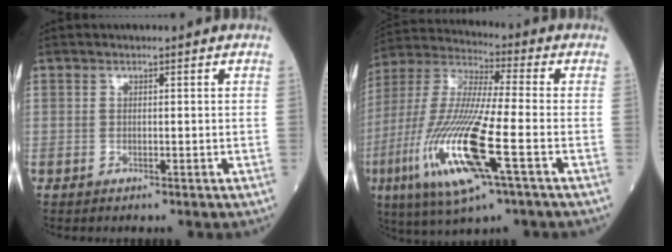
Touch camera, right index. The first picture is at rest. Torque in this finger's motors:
{"motor_torque": [1.94, -0.20, 1.06, 0.21]}